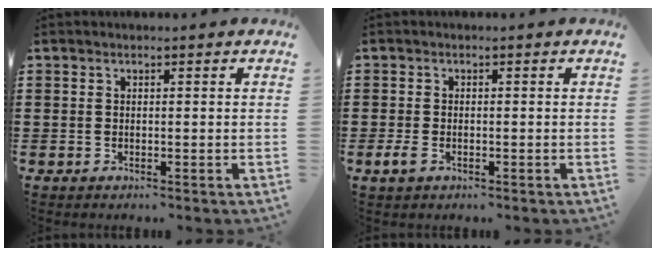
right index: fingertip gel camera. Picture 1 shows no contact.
{"total": 1.7, "force": [-0.8, 0.9, 1.2], "torque": [-0.040, -0.008, -0.020]}